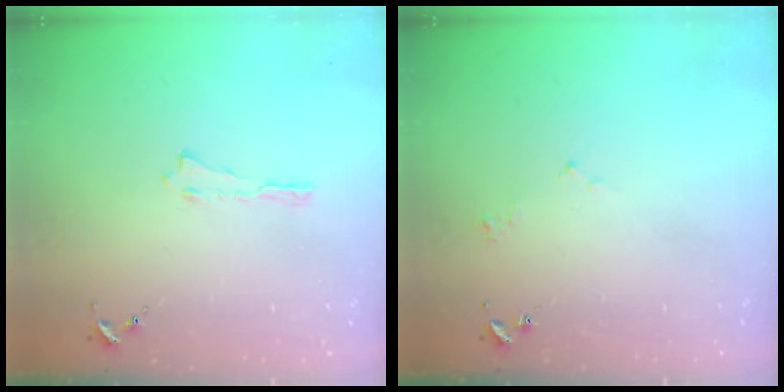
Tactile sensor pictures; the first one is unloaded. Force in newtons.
{"total": 1.6, "press": 1.5, "slide": 0.3}